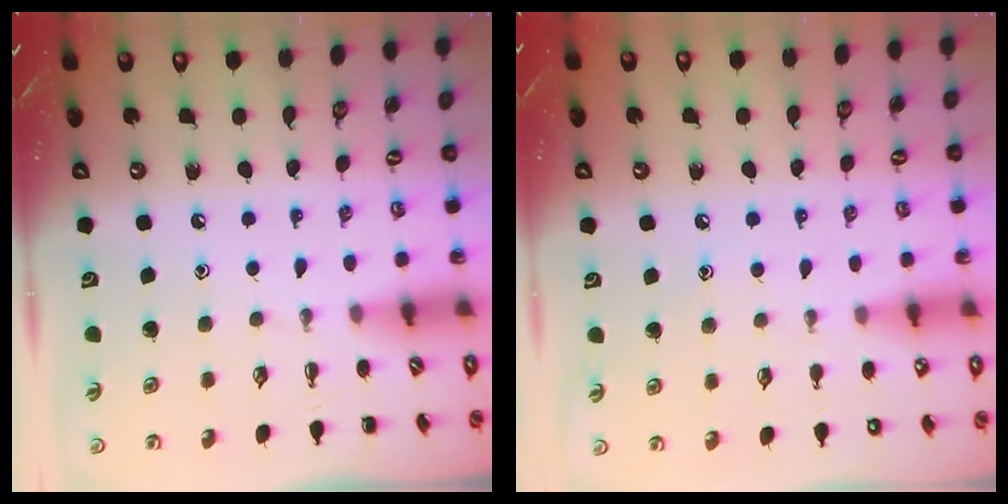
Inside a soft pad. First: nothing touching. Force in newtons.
{"total": 6.4, "press": 6.2, "slide": 1.7}